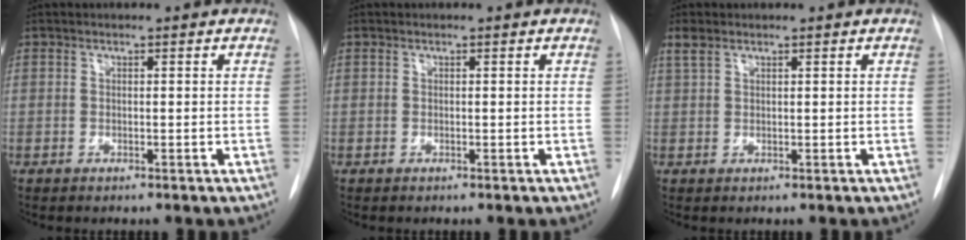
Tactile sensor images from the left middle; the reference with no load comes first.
{"total": 0.0}
{"total": 1.8, "force": [1.3, 0.8, 1.0], "torque": [-0.030, 0.016, 0.032]}